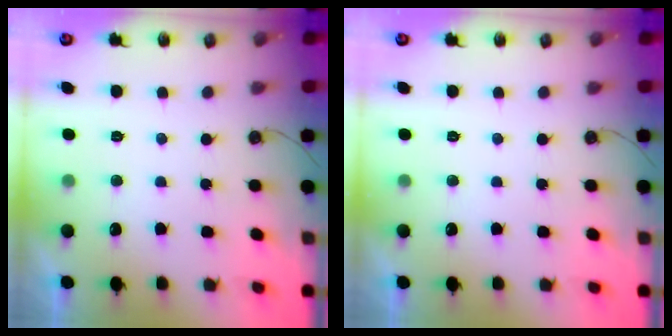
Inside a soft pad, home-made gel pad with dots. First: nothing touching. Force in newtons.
{"total": 0.0}